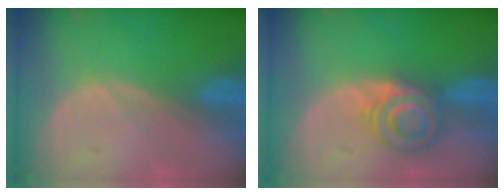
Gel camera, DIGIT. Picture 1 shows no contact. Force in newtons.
{"total": 5.7, "press": 5.6, "slide": 1.0}